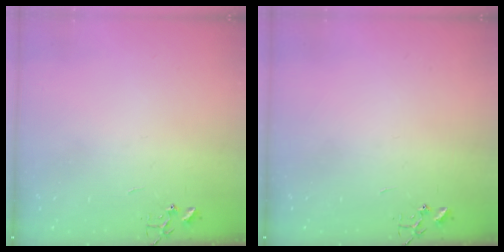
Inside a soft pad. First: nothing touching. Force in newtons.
{"total": 0.0}